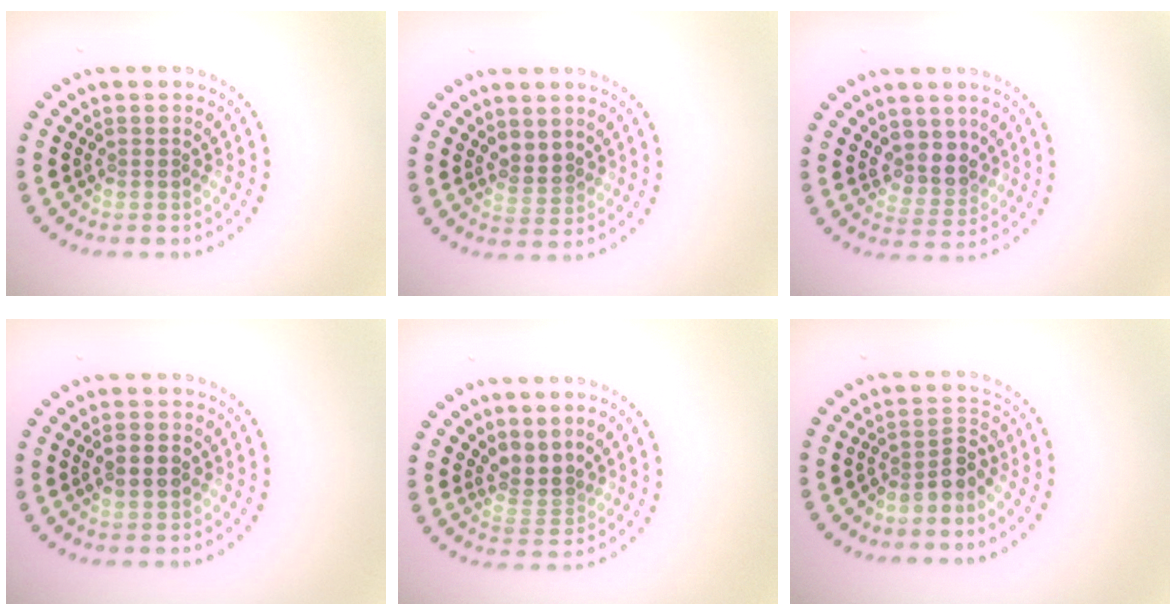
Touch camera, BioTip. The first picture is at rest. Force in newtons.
{"total": 1.8, "press": 1.6, "slide": 0.9}
{"total": 2.8, "press": 2.3, "slide": 1.6}
{"total": 2.3, "press": 2.3, "slide": 0.2}
{"total": 2.7, "press": 1.9, "slide": 1.9}
{"total": 2.7, "press": 2.0, "slide": 1.7}